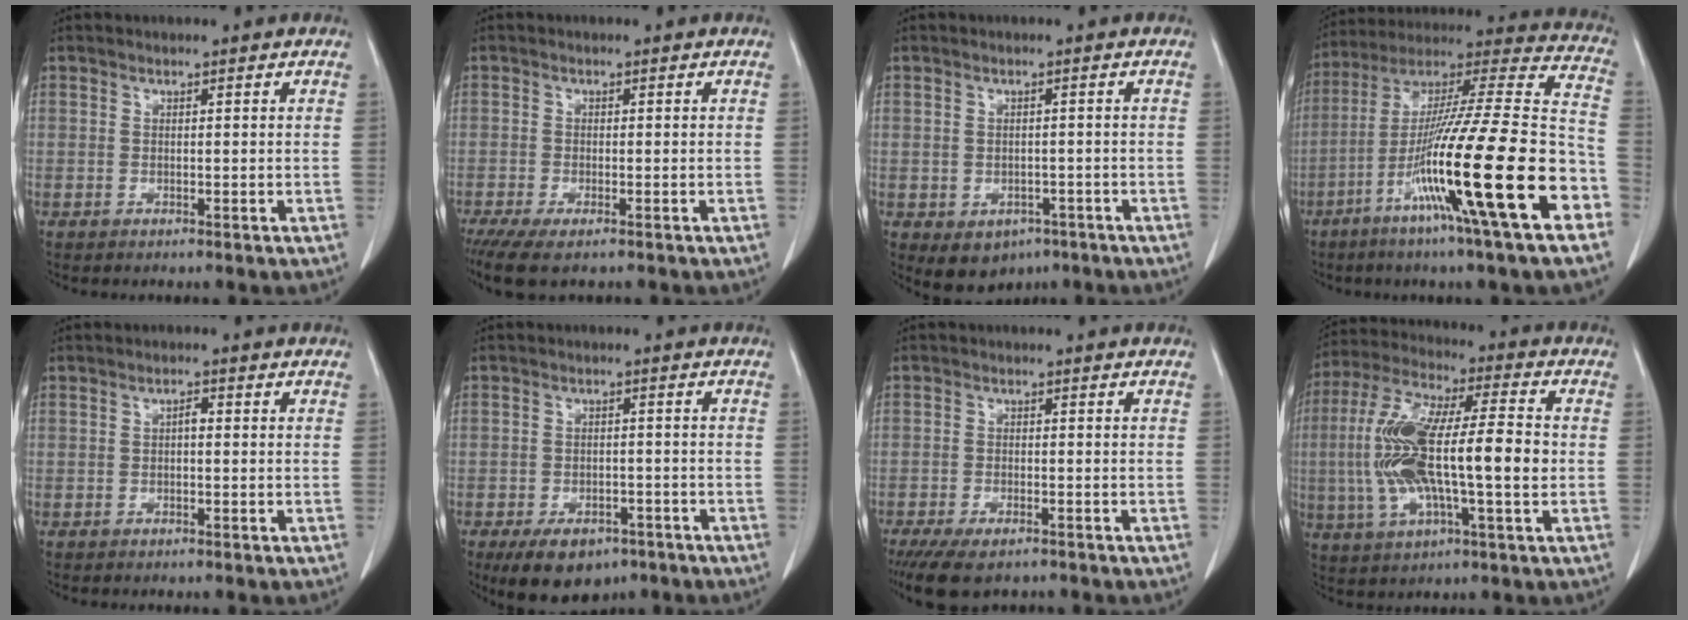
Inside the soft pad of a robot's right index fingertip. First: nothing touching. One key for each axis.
{"total": 5.7, "fx": -4.2, "fy": 1.4, "fz": 3.7, "tx": -0.061, "ty": -0.016, "tz": -0.065}
{"total": 4.9, "fx": -2.4, "fy": 3.8, "fz": 1.9, "tx": -0.021, "ty": 0.003, "tz": -0.021}
{"total": 28.8, "fx": -11.1, "fy": 0.7, "fz": 26.6, "tx": -0.406, "ty": -0.042, "tz": -0.198}
{"total": 1.1, "fx": -0.1, "fy": 0.5, "fz": 1.0, "tx": -0.017, "ty": 0.004, "tz": -0.001}
{"total": 8.7, "fx": -5.9, "fy": 4.7, "fz": 4.2, "tx": -0.063, "ty": 0.001, "tz": -0.086}
{"total": 7.3, "fx": -5.5, "fy": 2.5, "fz": 4.1, "tx": -0.058, "ty": -0.009, "tz": -0.082}
{"total": 17.6, "fx": -1.2, "fy": 3.6, "fz": 17.2, "tx": -0.346, "ty": 0.013, "tz": -0.022}